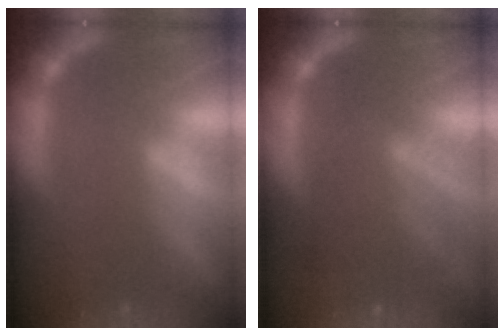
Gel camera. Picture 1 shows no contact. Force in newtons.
{"total": 6.1}